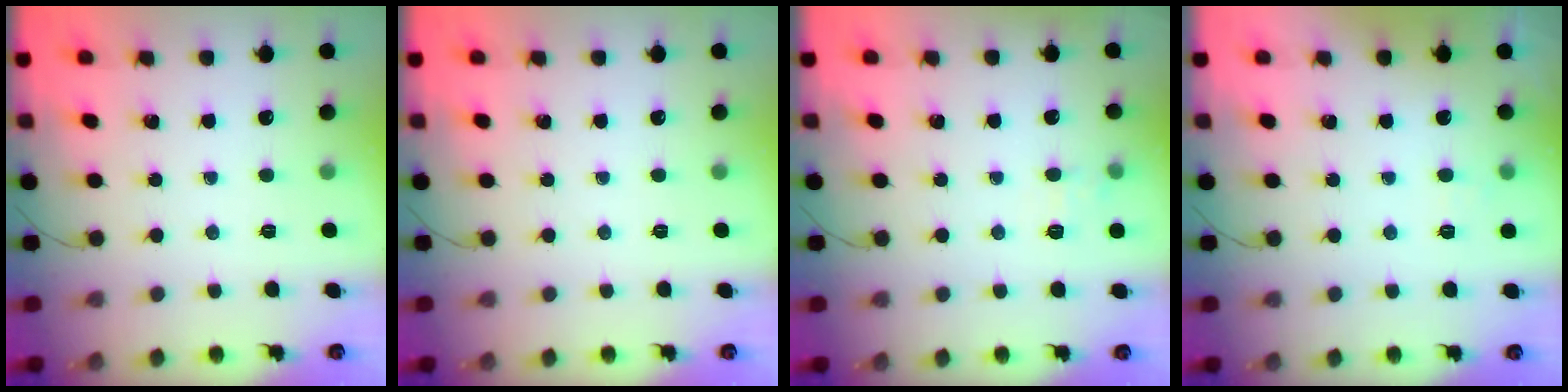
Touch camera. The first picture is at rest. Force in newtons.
{"total": 0.0}
{"total": 5.8, "press": 5.6, "slide": 1.5}
{"total": 4.8, "press": 4.6, "slide": 1.3}